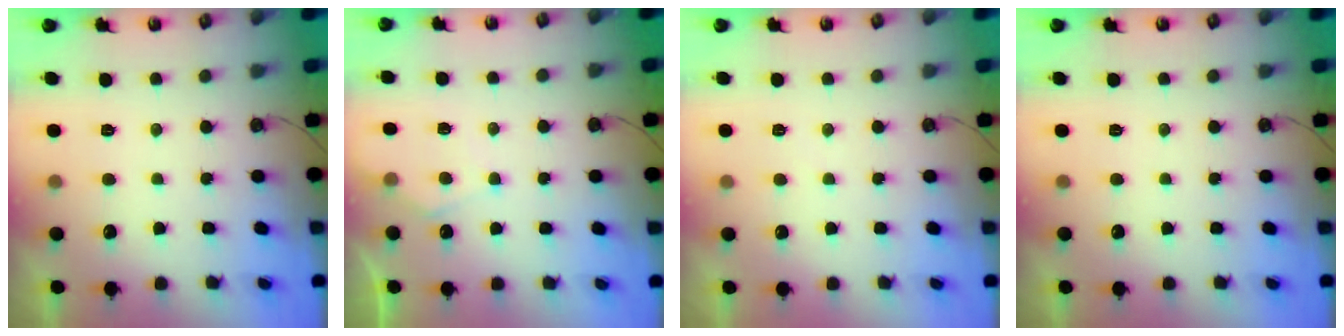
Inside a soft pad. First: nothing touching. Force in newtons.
{"total": 6.7, "press": 6.7, "slide": 0.6}
{"total": 3.7, "press": 3.7, "slide": 0.4}
{"total": 0.0}